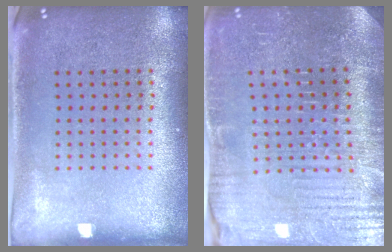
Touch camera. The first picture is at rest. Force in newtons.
{"total": 4.0, "press": 3.9, "slide": 1.0}